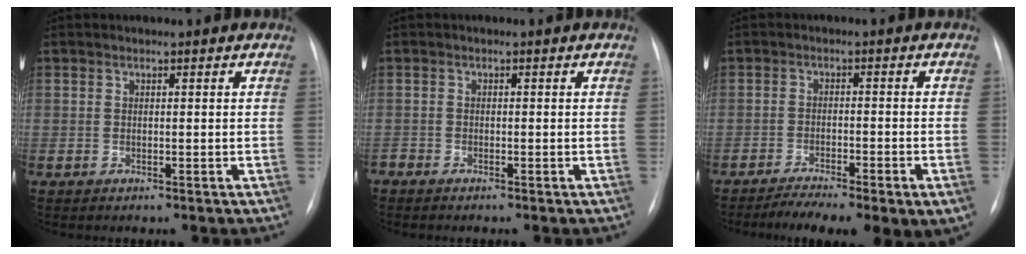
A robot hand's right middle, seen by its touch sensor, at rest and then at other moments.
{"total": 0.9, "force": [-0.9, 0.2, 0.1], "torque": [0.000, -0.001, -0.014]}
{"total": 11.1, "force": [-7.3, 2.5, 8.0], "torque": [-0.118, -0.004, -0.110]}